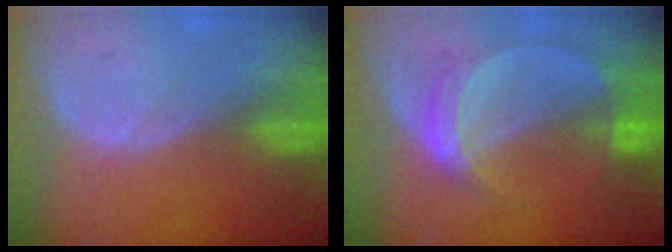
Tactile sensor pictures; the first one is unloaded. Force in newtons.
{"total": 5.8, "press": 5.3, "slide": 2.3}